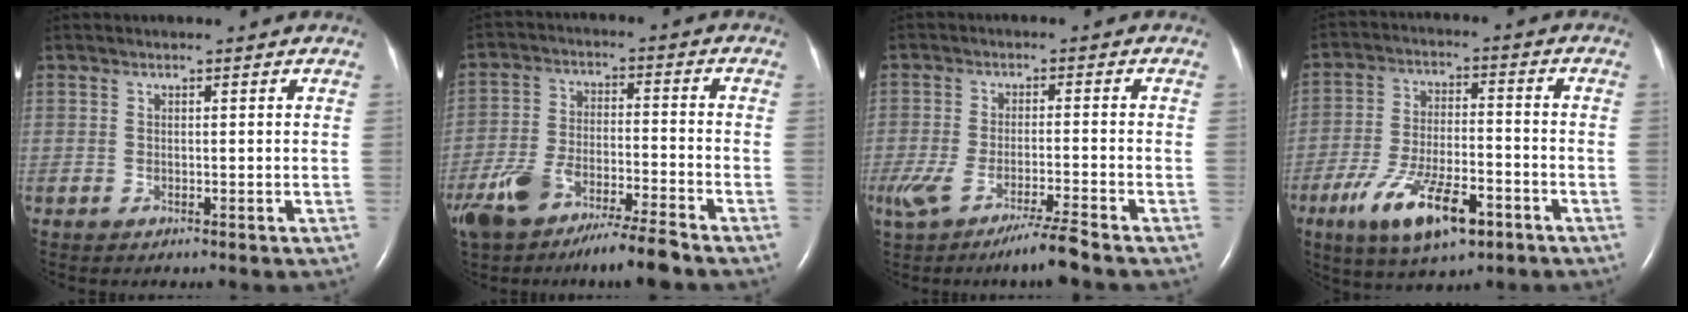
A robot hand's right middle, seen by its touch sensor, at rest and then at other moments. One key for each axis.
{"total": 11.6, "fx": -8.7, "fy": 1.5, "fz": 7.5, "tx": -0.146, "ty": -0.010, "tz": -0.155}
{"total": 7.0, "fx": -5.0, "fy": -0.4, "fz": 4.9, "tx": -0.095, "ty": -0.016, "tz": -0.094}
{"total": 12.6, "fx": -6.8, "fy": 4.2, "fz": 9.8, "tx": -0.187, "ty": -0.007, "tz": -0.111}